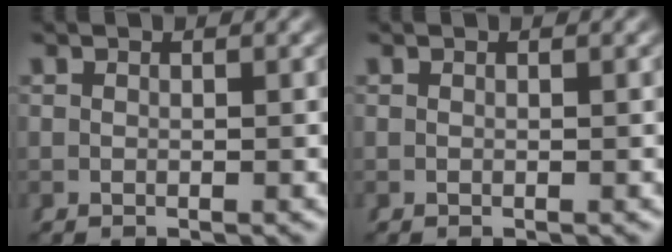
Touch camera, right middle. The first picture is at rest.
{"total": 0.0}